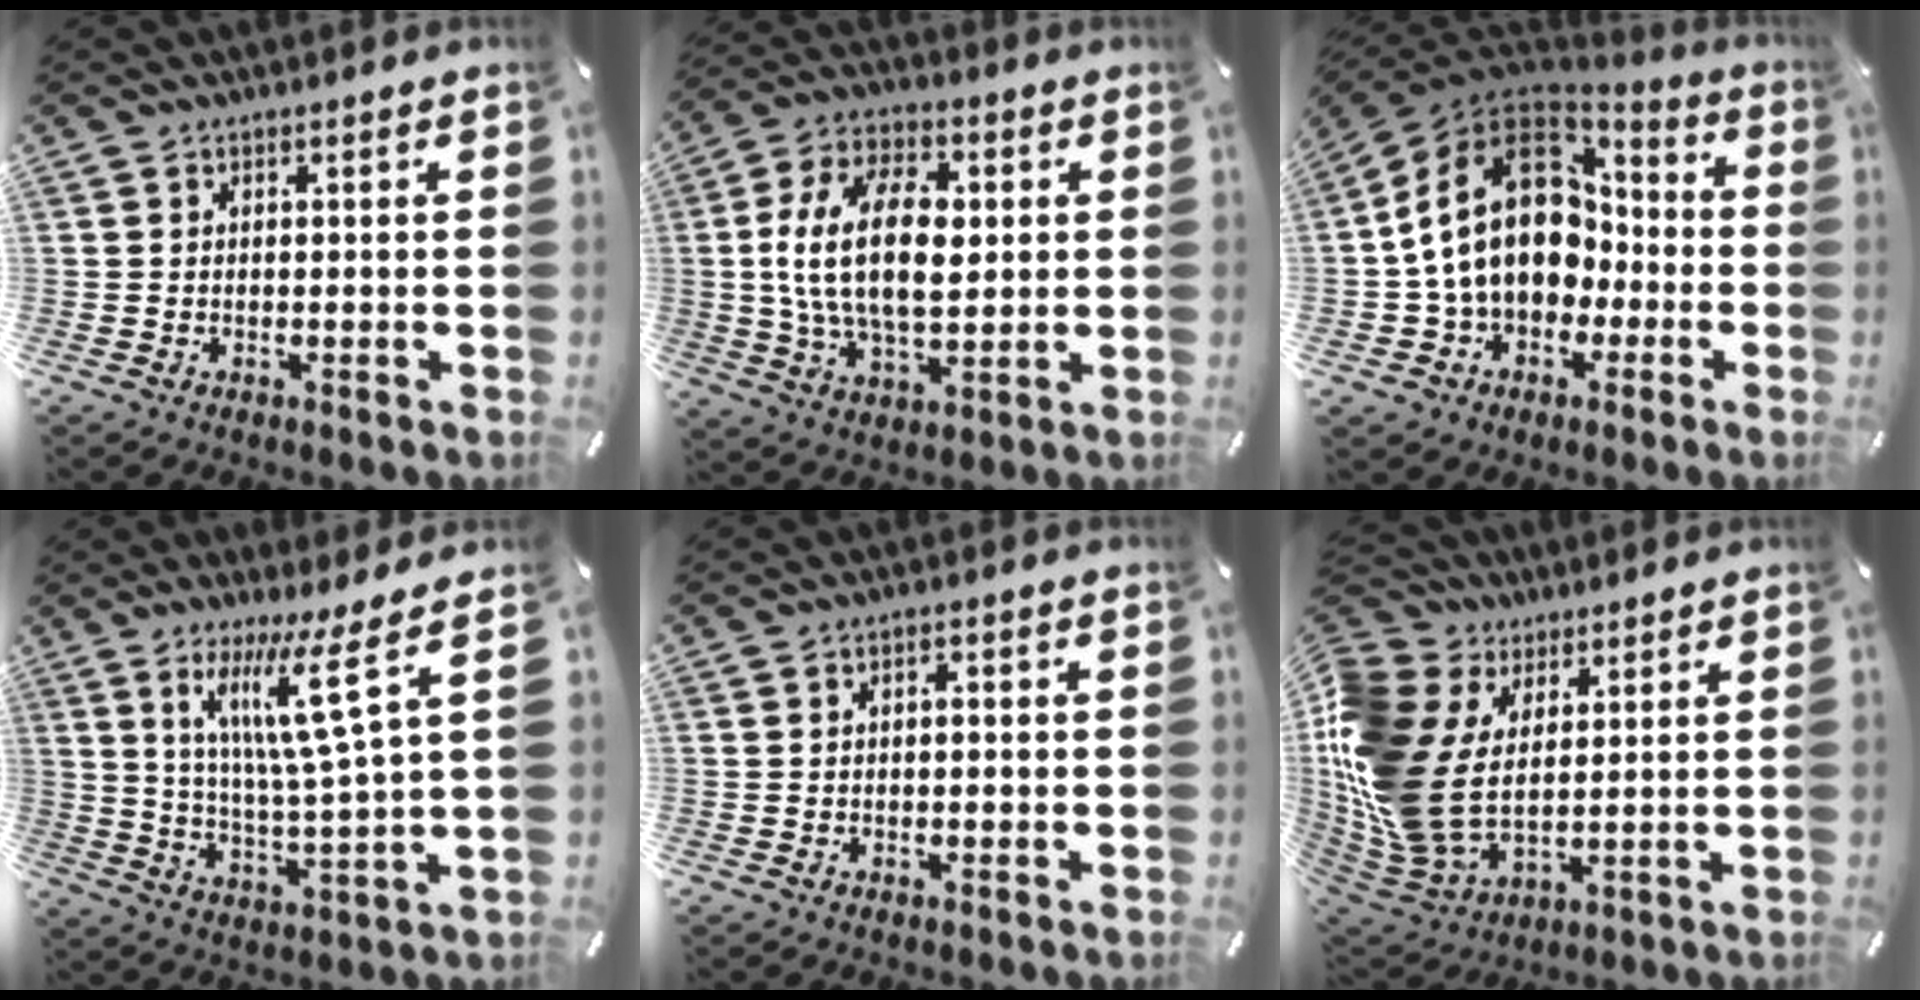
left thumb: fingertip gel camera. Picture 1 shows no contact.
{"total": 18.4, "force": [1.6, 10.9, 14.7], "torque": [-0.293, 0.003, 0.021]}
{"total": 20.3, "force": [1.7, 15.7, 12.8], "torque": [-0.255, 0.010, 0.039]}
{"total": 14.9, "force": [7.2, 0.7, 13.1], "torque": [-0.224, -0.030, 0.101]}
{"total": 1.3, "force": [-0.1, 0.7, 1.1], "torque": [-0.020, 0.002, -0.003]}
{"total": 15.5, "force": [2.4, 11.9, 9.7], "torque": [-0.254, -0.029, 0.042]}